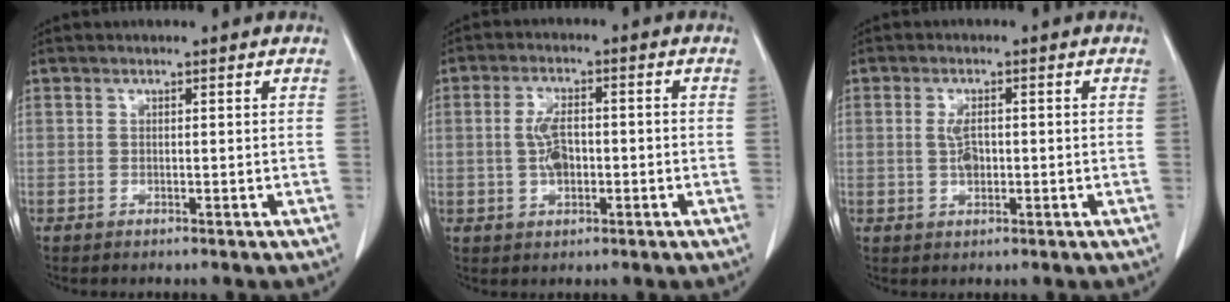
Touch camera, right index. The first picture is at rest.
{"total": 4.8, "force": [-0.6, 2.2, 4.2], "torque": [-0.087, 0.007, -0.010]}
{"total": 2.8, "force": [-0.1, 1.2, 2.6], "torque": [-0.050, 0.001, -0.001]}